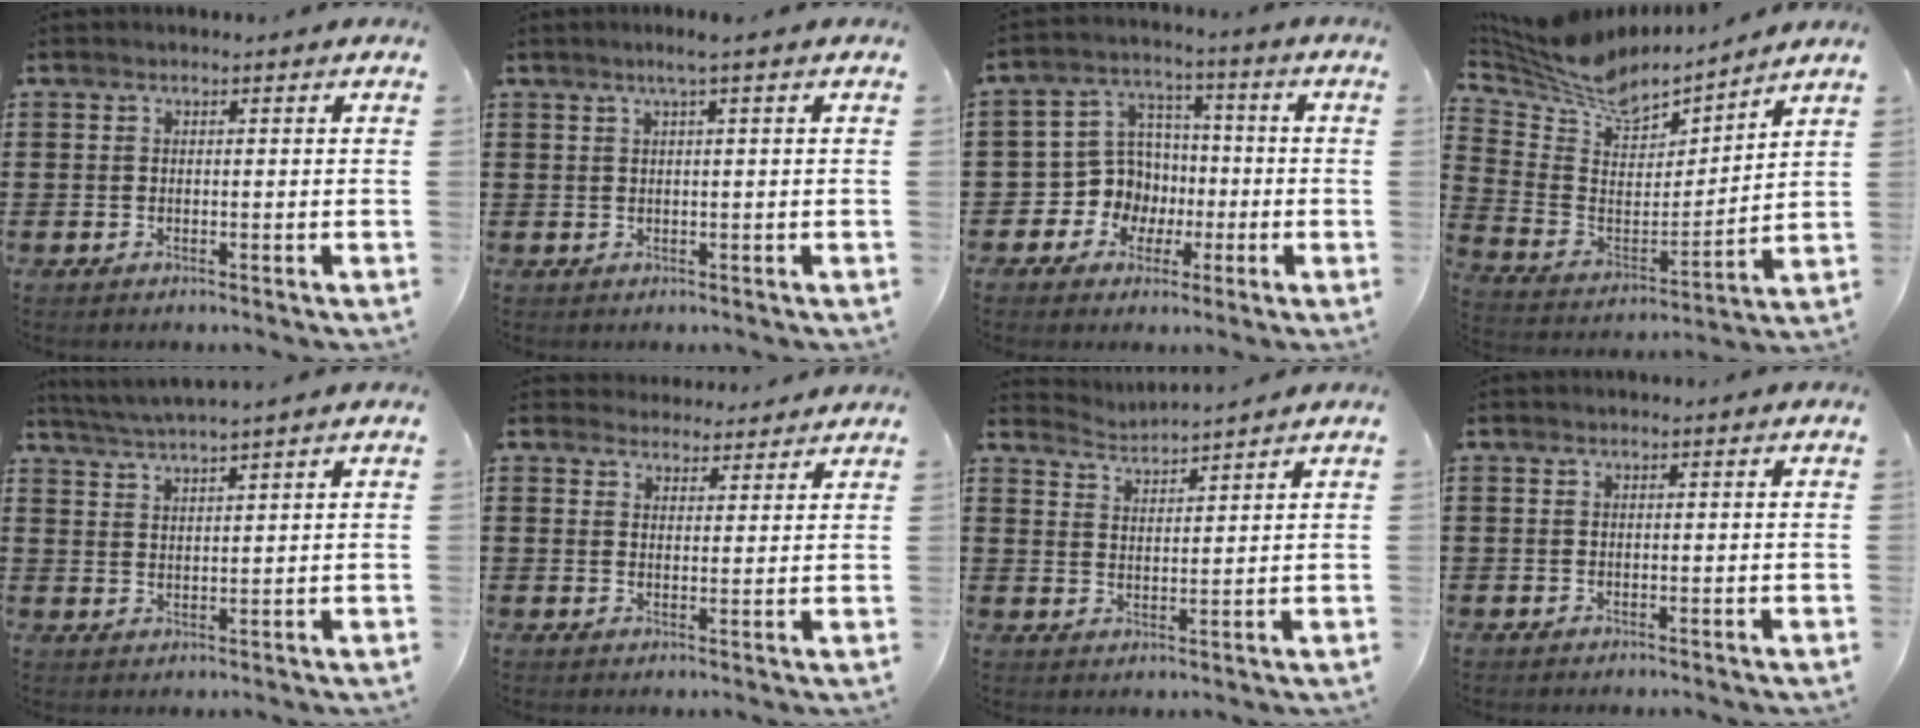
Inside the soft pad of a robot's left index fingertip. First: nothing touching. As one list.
[{"total": 1.9, "force": [0.9, -0.3, 1.7], "torque": [-0.031, -0.002, 0.015]}, {"total": 8.6, "force": [-1.2, 8.2, 2.3], "torque": [-0.092, 0.004, -0.019]}, {"total": 8.2, "force": [6.8, 3.3, 3.1], "torque": [-0.098, -0.039, 0.120]}, {"total": 3.2, "force": [3.0, -0.7, 0.9], "torque": [-0.027, -0.011, 0.053]}, {"total": 3.2, "force": [3.1, 0.8, -0.1], "torque": [-0.010, -0.007, 0.060]}, {"total": 2.7, "force": [2.6, -0.6, -0.5], "torque": [-0.001, -0.018, 0.047]}, {"total": 0.0}]